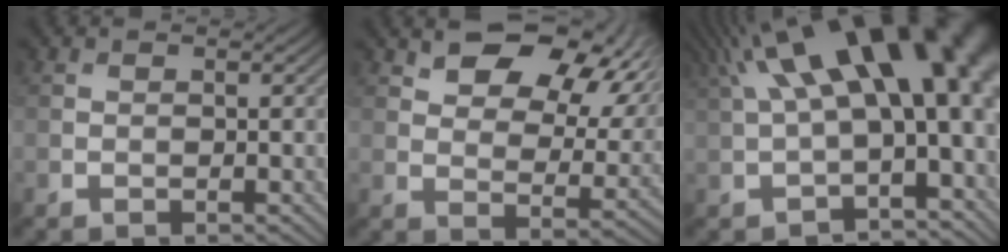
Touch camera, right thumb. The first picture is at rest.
{"total": 13.1, "force": [7.2, 6.9, 8.5], "torque": [-0.141, 0.004, 0.114]}
{"total": 17.8, "force": [4.1, 7.2, 15.8], "torque": [-0.230, 0.030, 0.086]}